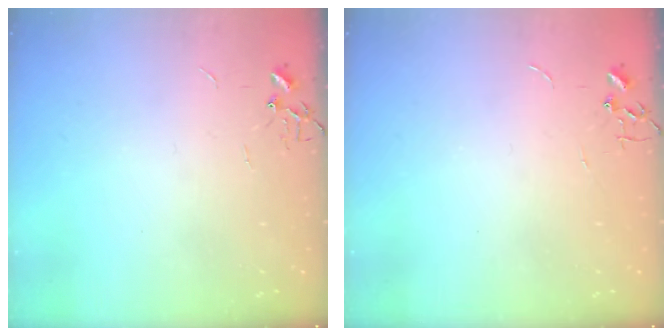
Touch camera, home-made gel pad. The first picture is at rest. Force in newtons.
{"total": 0.0}